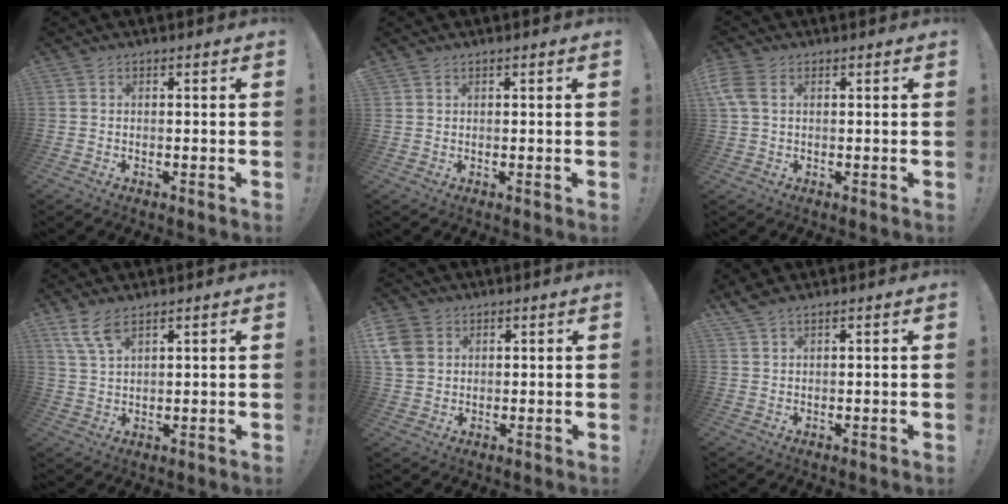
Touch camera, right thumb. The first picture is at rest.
{"total": 0.7, "force": [0.5, 0.4, 0.1], "torque": [0.006, -0.002, 0.009]}
{"total": 4.6, "force": [1.5, 2.9, 3.2], "torque": [-0.075, 0.000, 0.029]}
{"total": 6.7, "force": [4.7, 2.2, 4.2], "torque": [-0.083, -0.020, 0.089]}
{"total": 8.4, "force": [3.0, 7.0, 3.4], "torque": [-0.066, -0.012, 0.064]}
{"total": 2.2, "force": [1.8, 0.4, 1.2], "torque": [-0.030, -0.005, 0.034]}